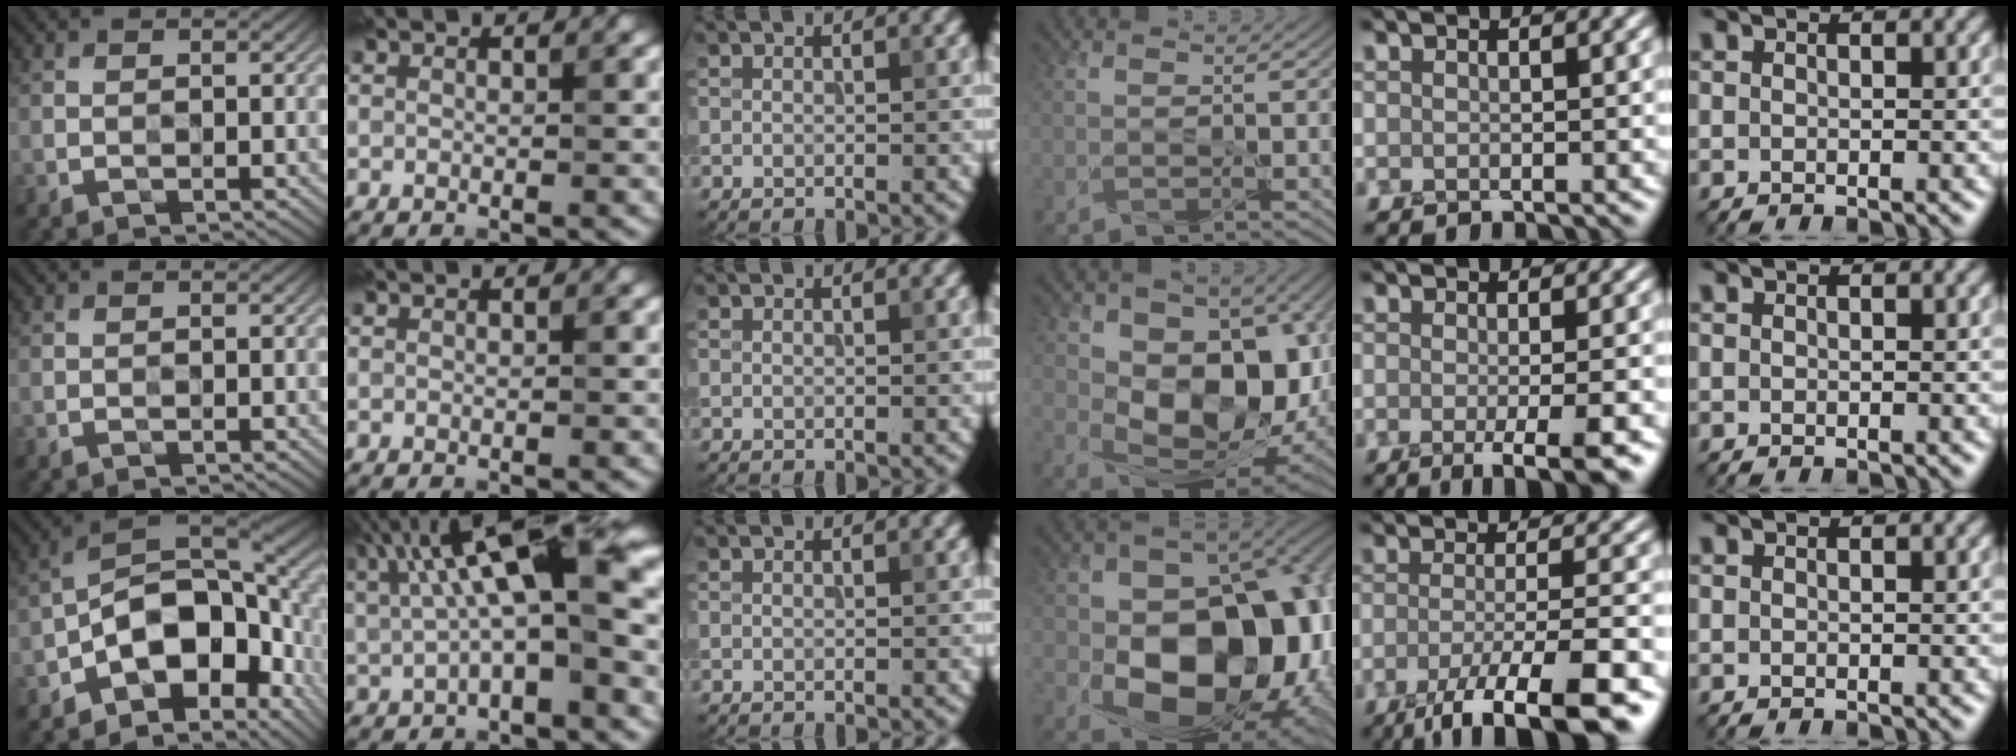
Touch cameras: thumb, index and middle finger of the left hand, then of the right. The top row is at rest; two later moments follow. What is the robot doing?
{"motion": "peel", "object": "velcro strap"}